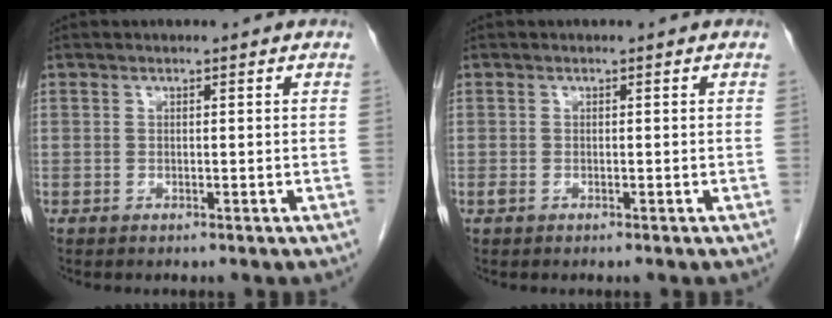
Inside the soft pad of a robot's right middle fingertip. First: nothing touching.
{"total": 0.5, "force": [-0.3, 0.3, 0.4], "torque": [-0.012, -0.001, -0.003]}